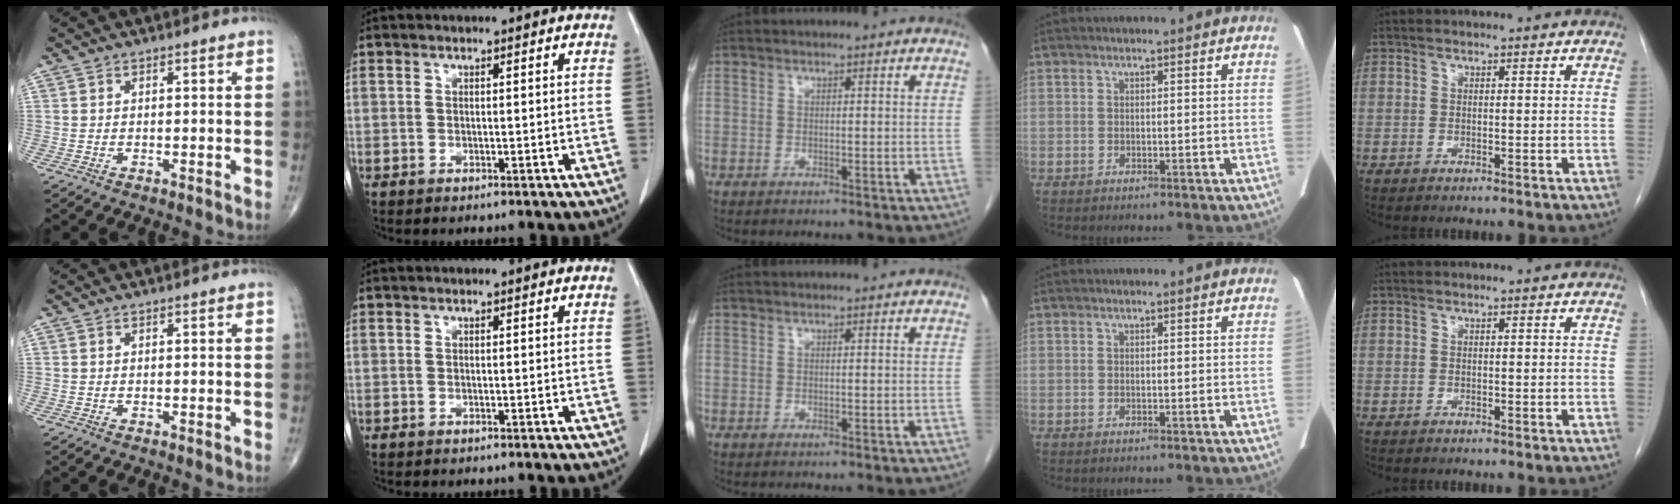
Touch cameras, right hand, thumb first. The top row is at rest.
{}